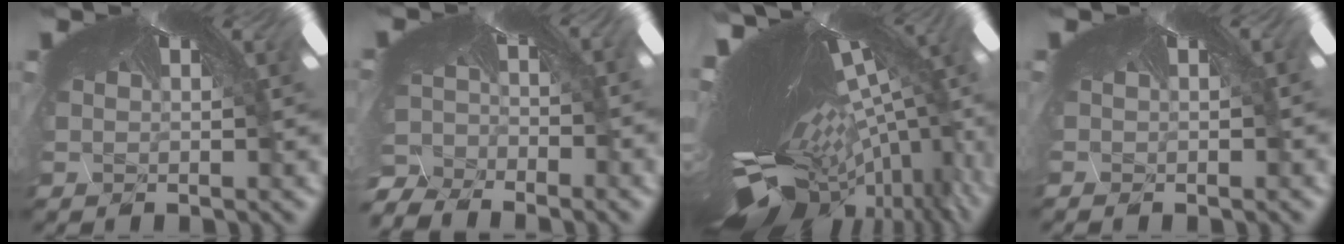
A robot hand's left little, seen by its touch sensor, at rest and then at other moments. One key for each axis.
{"total": 10.3, "fx": -10.3, "fy": 0.4, "fz": 1.0, "tx": -0.015, "ty": -0.062, "tz": -0.151}
{"total": 8.4, "fx": -8.0, "fy": -0.4, "fz": 2.5, "tx": -0.081, "ty": -0.105, "tz": -0.088}
{"total": 0.8, "fx": -0.2, "fy": -0.5, "fz": -0.7, "tx": 0.008, "ty": 0.001, "tz": -0.003}